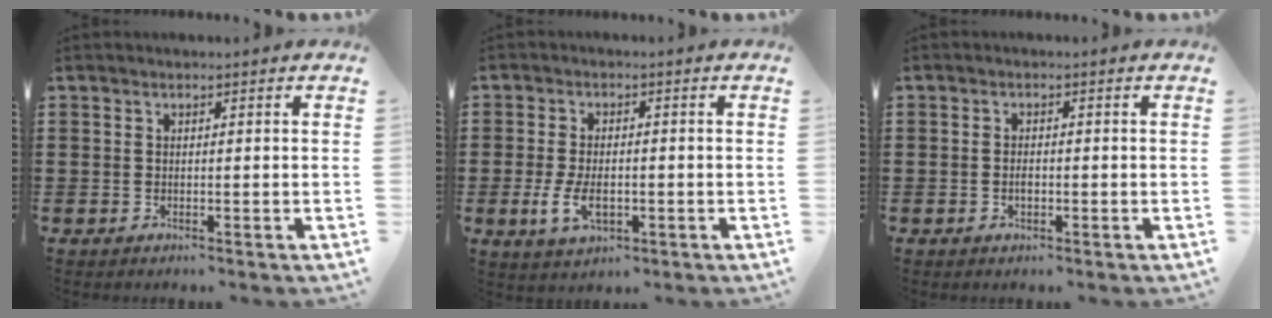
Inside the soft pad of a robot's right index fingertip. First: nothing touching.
{"total": 5.1, "force": [-1.1, 2.7, 4.1], "torque": [-0.094, -0.006, -0.023]}
{"total": 1.6, "force": [-0.4, 0.8, 1.3], "torque": [-0.026, 0.001, -0.008]}